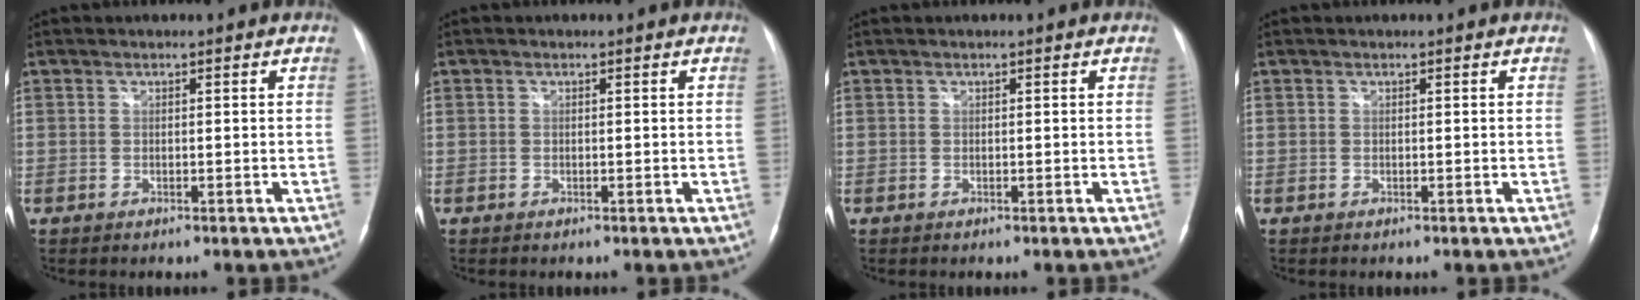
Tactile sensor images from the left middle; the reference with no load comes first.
{"total": 0.0}
{"total": 0.0}
{"total": 0.0}